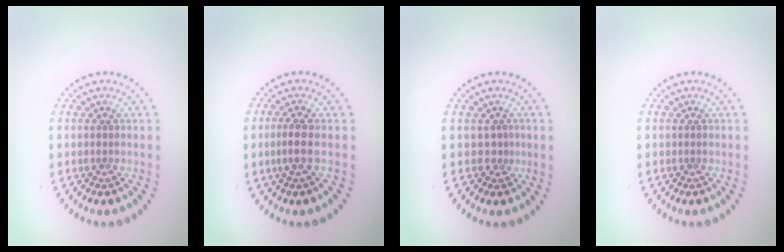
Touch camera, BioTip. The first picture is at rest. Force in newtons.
{"total": 1.7, "press": 1.3, "slide": 1.0}
{"total": 0.6, "press": 0.1, "slide": 0.6}
{"total": 0.0}